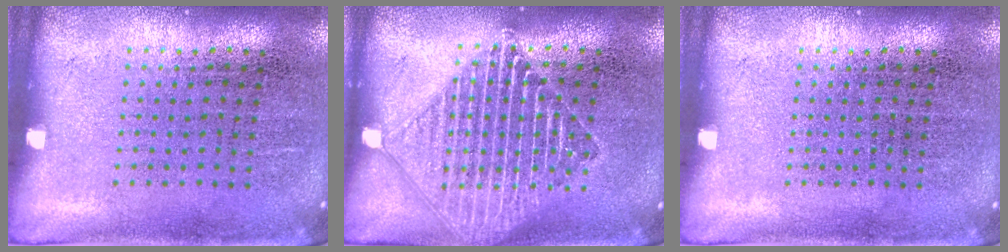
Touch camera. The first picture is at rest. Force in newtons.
{"total": 3.4, "press": 3.3, "slide": 0.5}
{"total": 0.0}